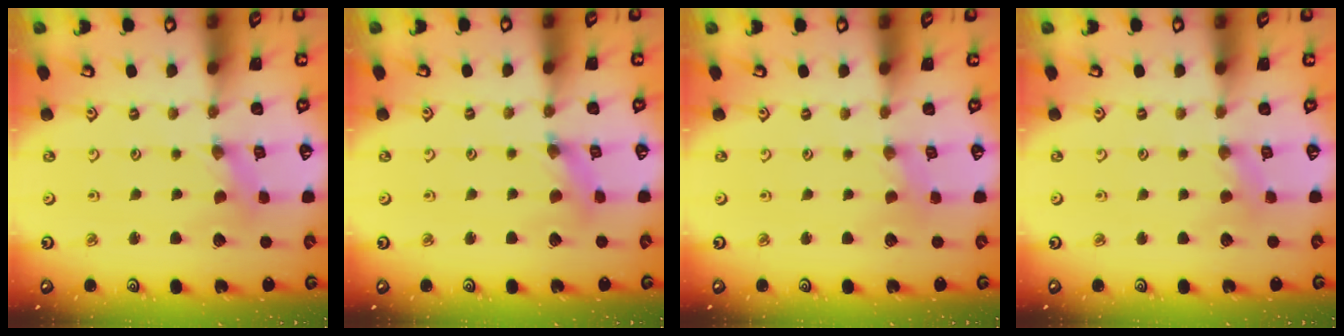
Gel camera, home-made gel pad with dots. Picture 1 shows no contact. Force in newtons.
{"total": 3.4, "press": 3.4, "slide": 0.3}
{"total": 0.0}
{"total": 1.9, "press": 1.9, "slide": 0.5}